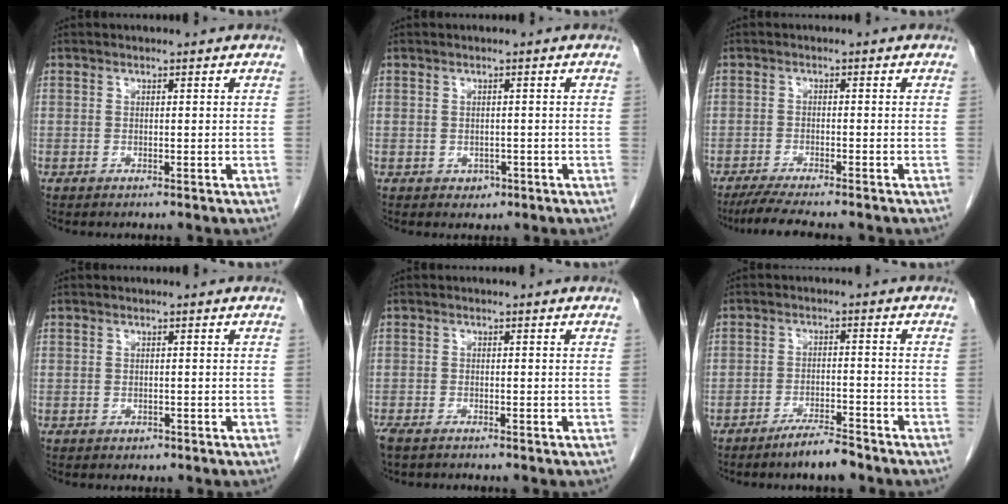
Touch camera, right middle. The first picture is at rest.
{"total": 1.4, "force": [-0.6, 1.2, 0.5], "torque": [-0.007, 0.004, -0.004]}
{"total": 7.2, "force": [-6.2, 0.3, 3.8], "torque": [-0.055, -0.018, -0.100]}
{"total": 0.6, "force": [-0.4, 0.5, 0.2], "torque": [-0.005, 0.001, -0.005]}
{"total": 3.1, "force": [-2.6, 0.9, 1.5], "torque": [-0.025, -0.008, -0.043]}
{"total": 4.8, "force": [-4.0, 0.5, 2.6], "torque": [-0.044, -0.004, -0.071]}